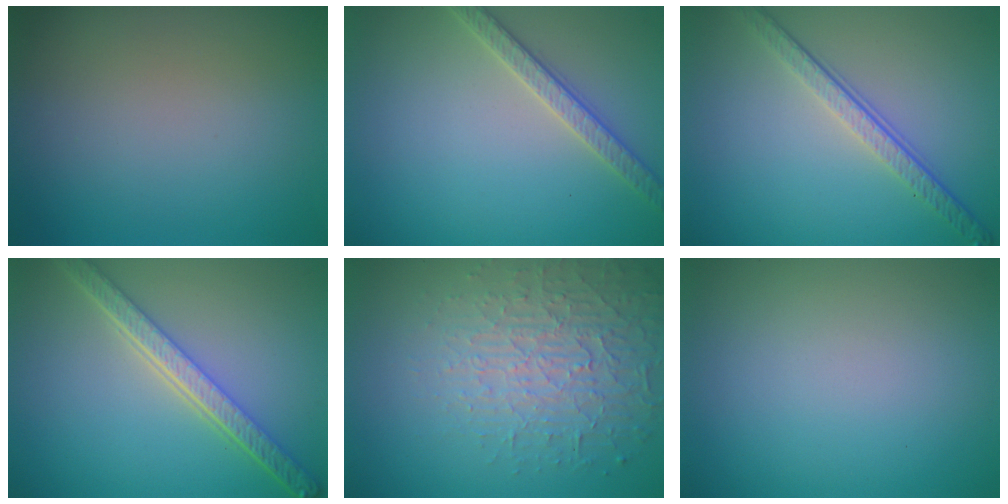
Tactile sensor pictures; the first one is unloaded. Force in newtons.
{"total": 2.7, "press": 2.7, "slide": 0.1}
{"total": 3.7, "press": 2.8, "slide": 2.5}
{"total": 5.3, "press": 4.0, "slide": 3.4}
{"total": 4.6, "press": 4.1, "slide": 2.2}
{"total": 0.0}